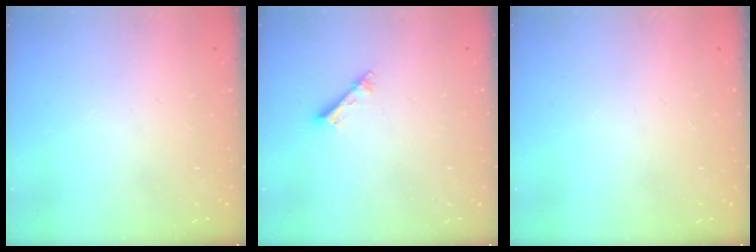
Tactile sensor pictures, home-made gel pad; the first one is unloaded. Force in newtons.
{"total": 2.5, "press": 2.5, "slide": 0.1}
{"total": 0.0}